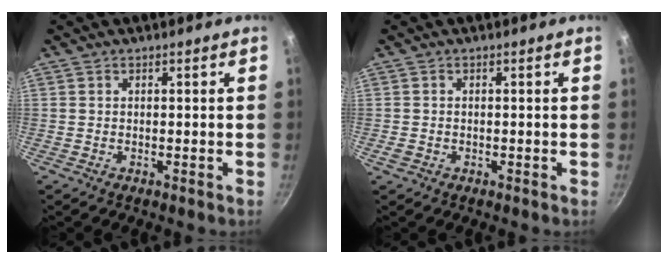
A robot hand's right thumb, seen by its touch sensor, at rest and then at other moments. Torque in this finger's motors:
{"motor_torque": [0.45, 0.29, -0.30, 0.01, -0.02]}